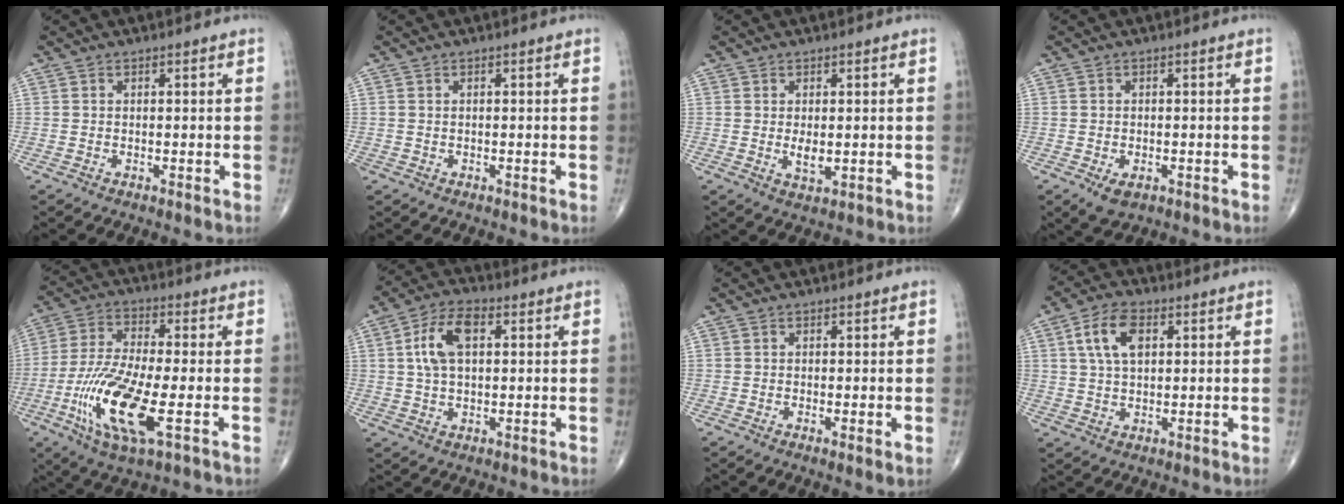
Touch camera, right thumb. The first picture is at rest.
{"total": 0.0}
{"total": 2.7, "force": [0.1, 1.3, 2.3], "torque": [-0.036, -0.007, 0.006]}
{"total": 3.2, "force": [-1.4, 1.9, 2.2], "torque": [-0.035, -0.001, -0.015]}
{"total": 16.0, "force": [-4.6, 4.4, 14.6], "torque": [-0.319, 0.000, -0.086]}
{"total": 9.2, "force": [2.0, 5.0, 7.4], "torque": [-0.139, 0.014, 0.034]}
{"total": 1.3, "force": [-0.2, 0.1, 1.3], "torque": [-0.027, -0.007, -0.006]}
{"total": 8.0, "force": [2.5, 4.7, 6.0], "torque": [-0.103, 0.005, 0.042]}